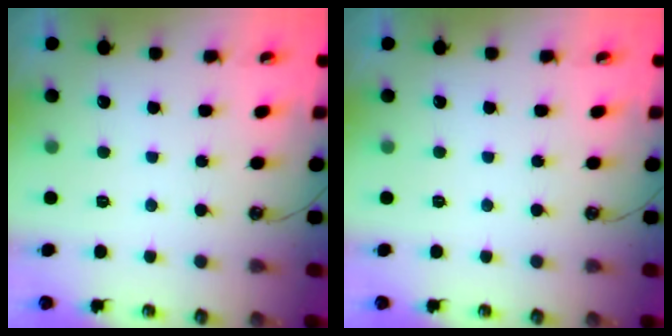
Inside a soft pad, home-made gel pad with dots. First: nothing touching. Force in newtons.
{"total": 0.0}